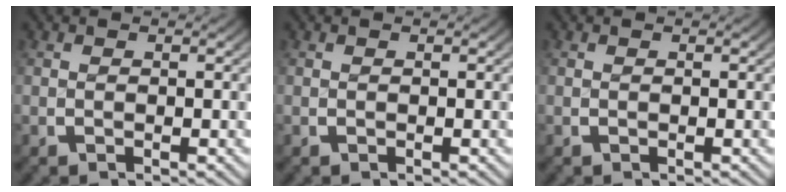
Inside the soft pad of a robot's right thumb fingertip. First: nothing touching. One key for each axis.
{"total": 0.0}
{"total": 0.0}